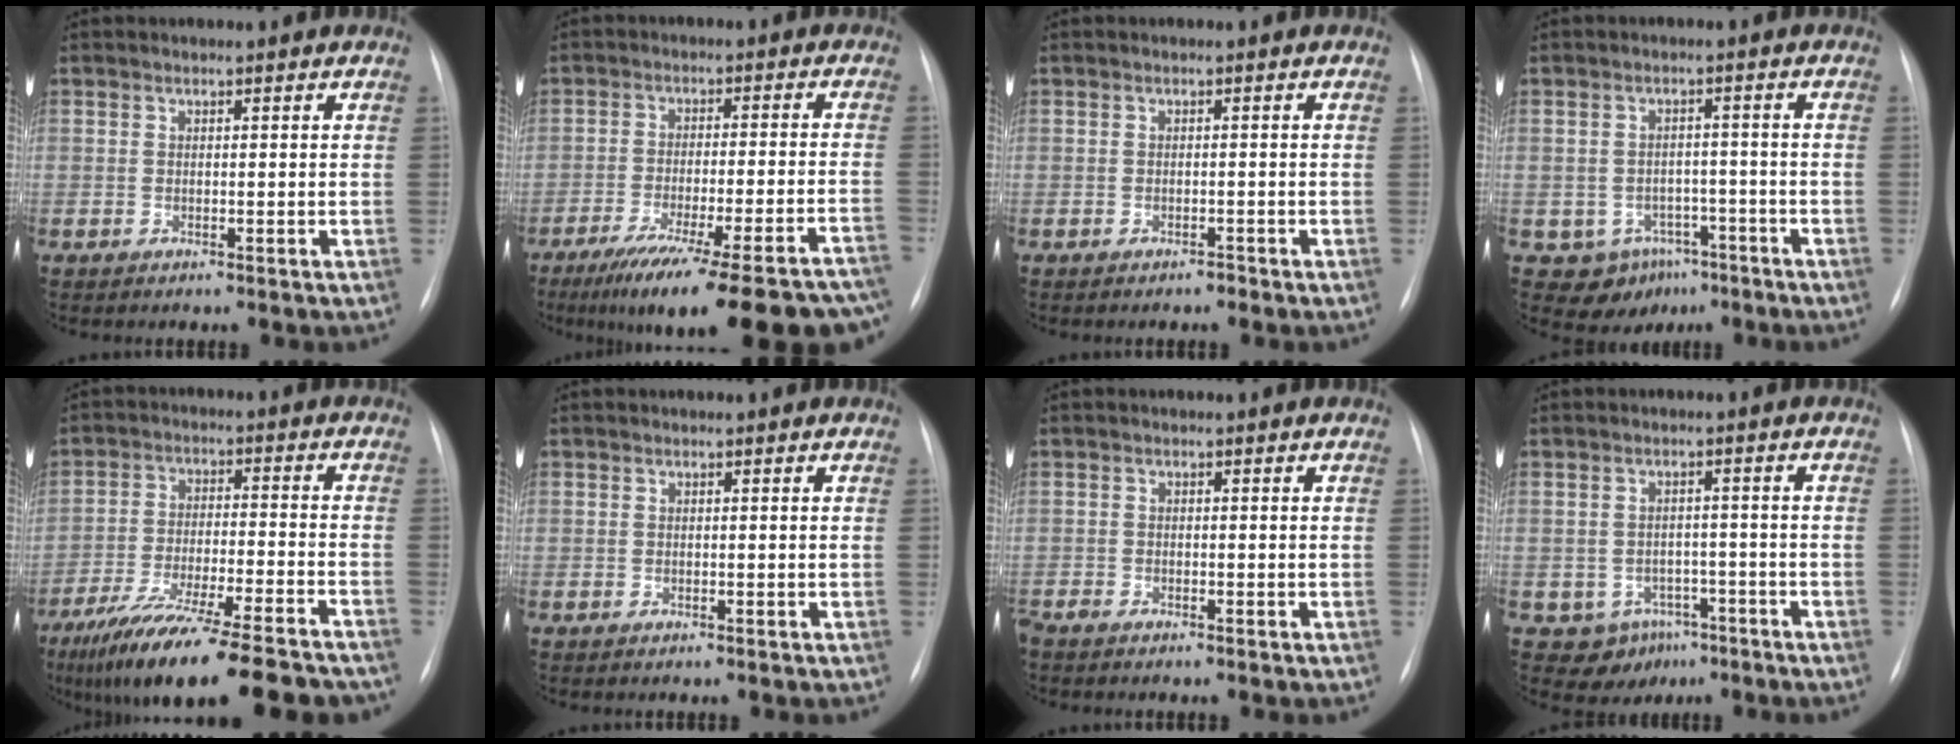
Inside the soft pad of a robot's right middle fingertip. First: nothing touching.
{"total": 26.2, "force": [-21.7, 2.7, 14.4], "torque": [-0.145, -0.026, -0.293]}
{"total": 0.7, "force": [-0.7, 0.2, 0.2], "torque": [-0.003, 0.000, -0.010]}
{"total": 6.5, "force": [-3.6, 5.2, 1.5], "torque": [-0.013, 0.012, -0.040]}
{"total": 21.9, "force": [-18.0, 2.2, 12.3], "torque": [-0.167, -0.027, -0.274]}
{"total": 0.0}
{"total": 1.4, "force": [-1.2, 0.4, 0.6], "torque": [-0.016, -0.003, -0.020]}
{"total": 5.7, "force": [-3.1, 4.7, 1.2], "torque": [-0.009, 0.010, -0.033]}